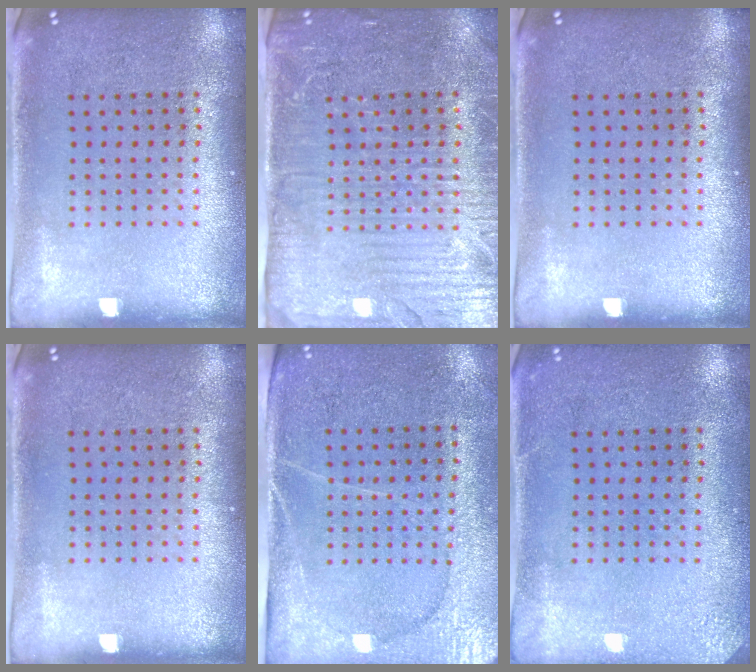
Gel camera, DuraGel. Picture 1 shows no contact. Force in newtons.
{"total": 4.3, "press": 3.9, "slide": 1.8}
{"total": 0.0}
{"total": 0.0}
{"total": 3.0, "press": 2.8, "slide": 1.1}
{"total": 2.4, "press": 2.4, "slide": 0.3}